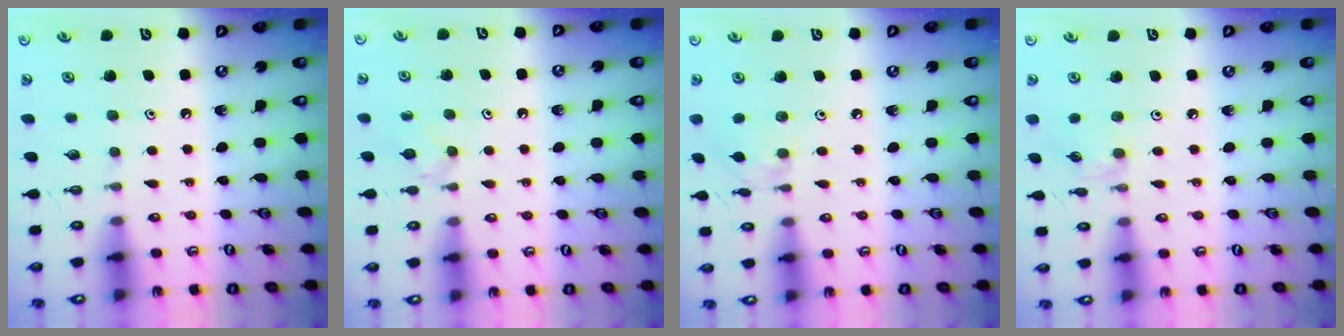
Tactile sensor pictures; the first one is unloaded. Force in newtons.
{"total": 3.3, "press": 3.2, "slide": 0.6}
{"total": 2.1, "press": 2.1, "slide": 0.2}
{"total": 2.4, "press": 2.4, "slide": 0.3}